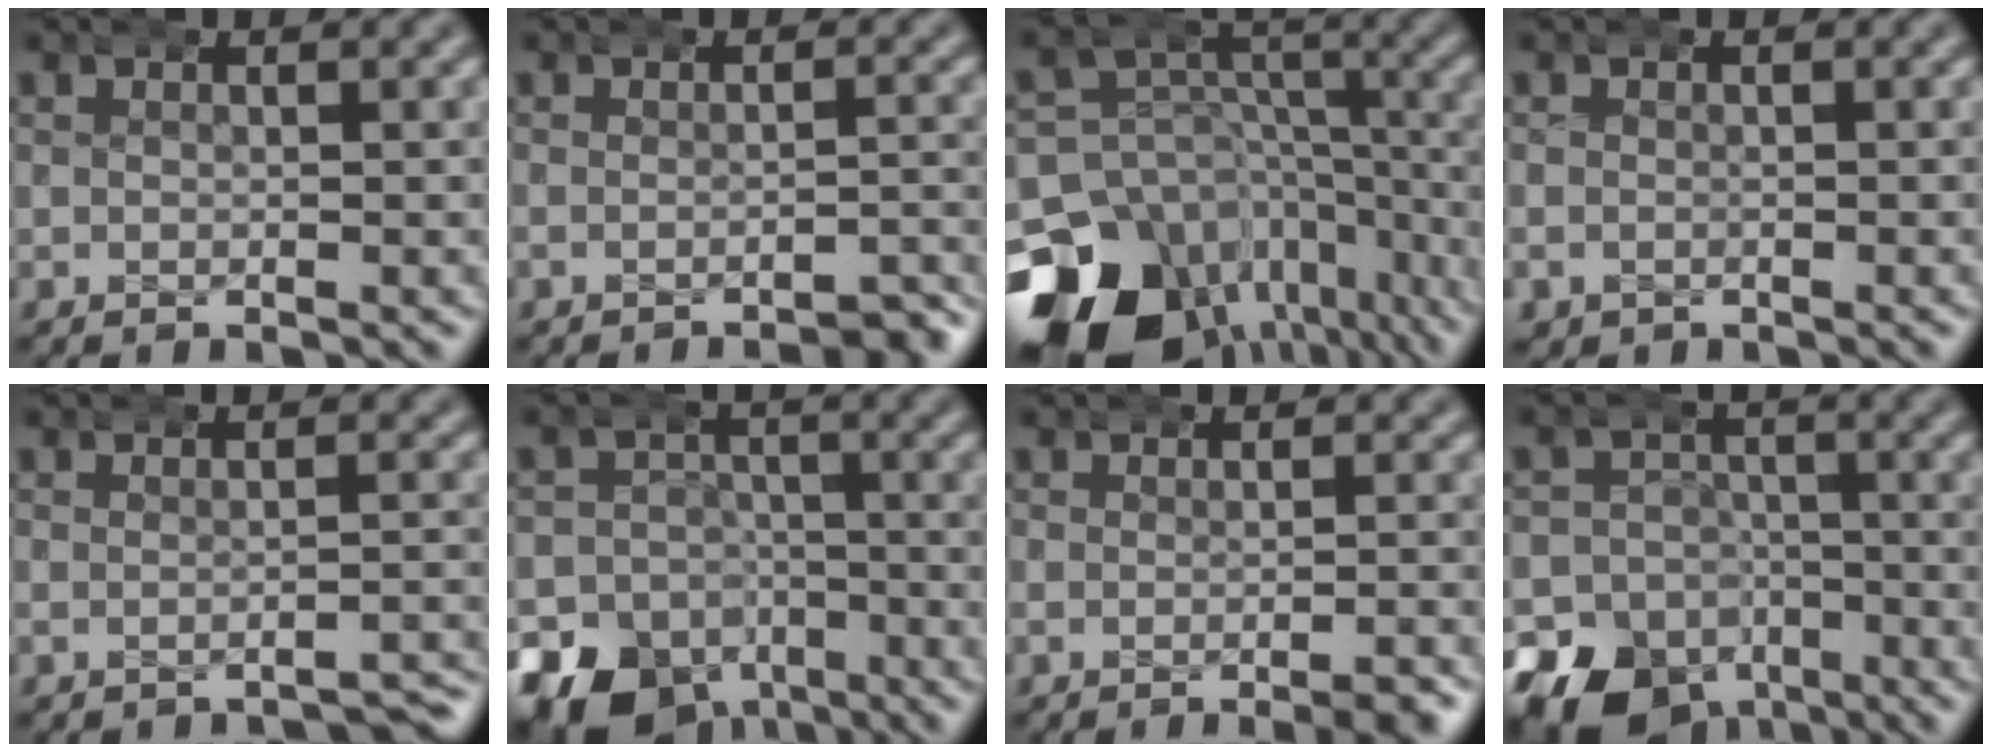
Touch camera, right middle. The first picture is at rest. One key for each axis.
{"total": 3.2, "fx": -3.1, "fy": 0.2, "fz": 1.0, "tx": -0.008, "ty": 0.002, "tz": -0.052}
{"total": 18.3, "fx": -9.9, "fy": 12.6, "fz": 8.7, "tx": -0.122, "ty": -0.069, "tz": -0.142}
{"total": 1.1, "fx": -0.2, "fy": 1.1, "fz": 0.1, "tx": -0.005, "ty": -0.002, "tz": -0.001}
{"total": 2.8, "fx": -2.8, "fy": 0.1, "fz": 0.4, "tx": -0.004, "ty": 0.002, "tz": -0.048}
{"total": 16.4, "fx": -9.3, "fy": 12.4, "fz": 5.3, "tx": -0.084, "ty": -0.062, "tz": -0.153}
{"total": 1.9, "fx": -1.5, "fy": 0.0, "fz": 1.2, "tx": -0.005, "ty": 0.006, "tz": -0.030}
{"total": 16.6, "fx": -9.5, "fy": 12.6, "fz": 5.3, "tx": -0.086, "ty": -0.064, "tz": -0.154}